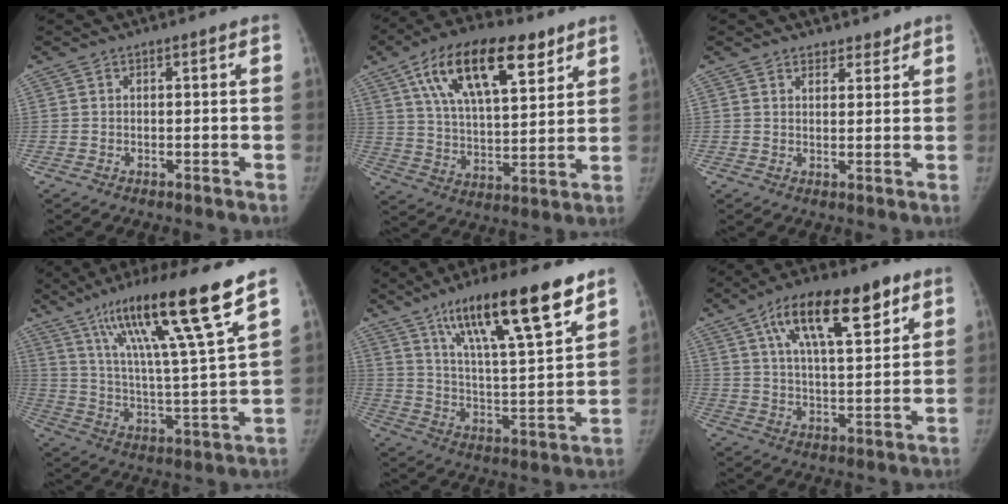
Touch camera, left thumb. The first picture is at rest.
{"total": 21.2, "force": [11.1, 9.5, 15.4], "torque": [-0.235, -0.023, 0.193]}
{"total": 3.1, "force": [2.5, 1.7, 0.5], "torque": [0.017, -0.016, 0.035]}
{"total": 20.4, "force": [13.0, 1.1, 15.6], "torque": [-0.251, -0.052, 0.223]}
{"total": 21.3, "force": [13.5, 4.3, 16.0], "torque": [-0.243, -0.051, 0.228]}
{"total": 18.6, "force": [9.3, 7.2, 14.4], "torque": [-0.210, -0.016, 0.156]}